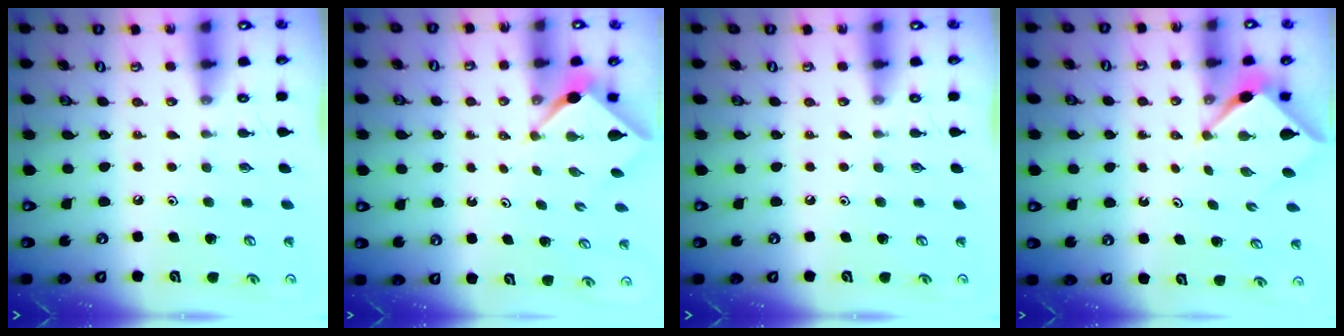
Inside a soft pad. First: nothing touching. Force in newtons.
{"total": 2.3, "press": 2.3, "slide": 0.3}
{"total": 0.0}
{"total": 3.9, "press": 3.9, "slide": 0.4}